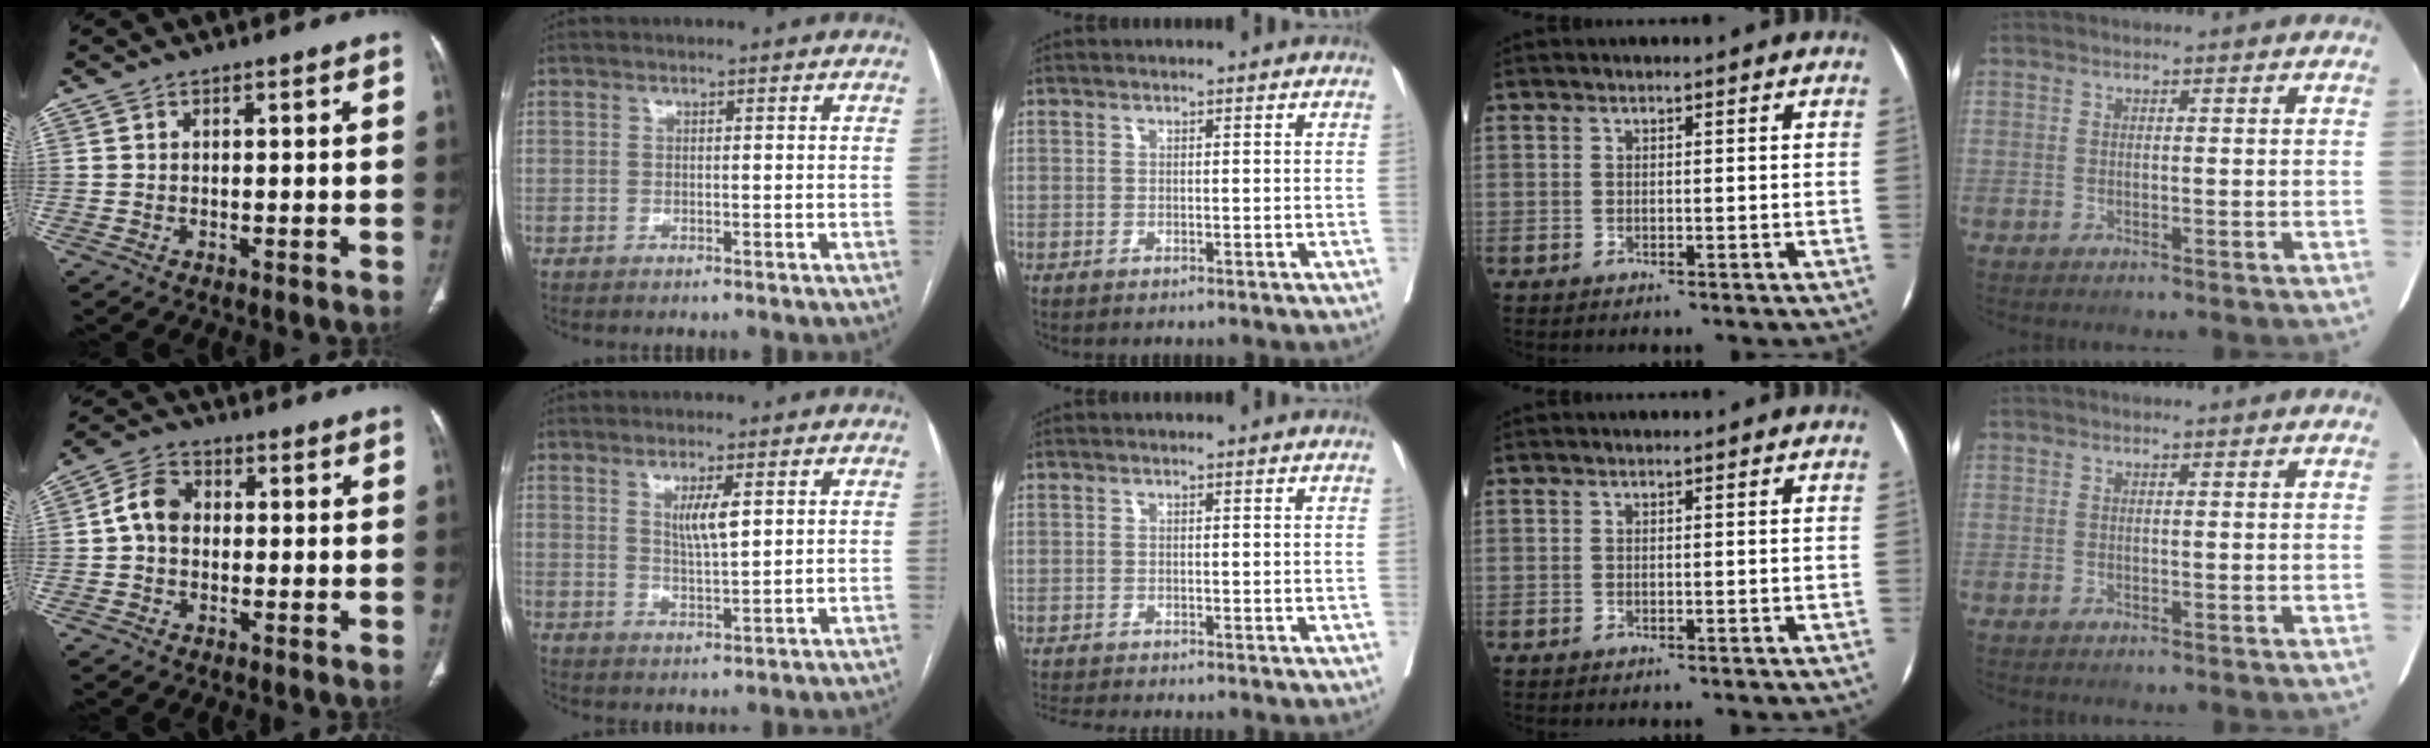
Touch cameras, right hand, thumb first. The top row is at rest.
{"thumb": {"total": 6.3, "force": [0.1, 5.0, 4.0], "torque": [-0.062, 0.019, -0.009]}, "index": {"total": 4.4, "force": [1.6, 0.7, 4.0], "torque": [-0.075, -0.005, 0.032]}, "middle": {"total": 3.5, "force": [-3.3, -0.4, 1.0], "torque": [-0.019, -0.016, -0.056]}}